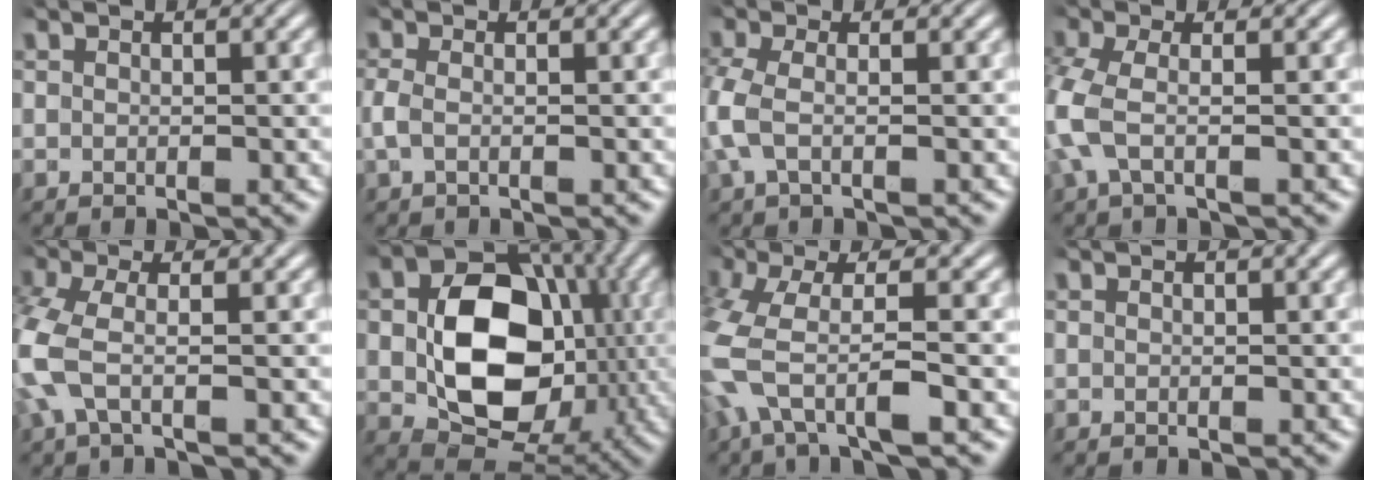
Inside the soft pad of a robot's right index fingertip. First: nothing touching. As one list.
[{"total": 1.5, "force": [-0.4, 0.6, 1.3], "torque": [-0.039, -0.009, -0.002]}, {"total": 3.0, "force": [-0.5, 1.5, 2.5], "torque": [-0.080, -0.014, -0.001]}, {"total": 3.7, "force": [-0.8, 2.3, 2.9], "torque": [-0.095, -0.020, -0.007]}, {"total": 4.4, "force": [-0.9, 2.7, 3.3], "torque": [-0.107, -0.022, -0.011]}, {"total": 14.5, "force": [-1.3, 10.5, 9.9], "torque": [-0.197, -0.046, -0.006]}, {"total": 5.5, "force": [-1.2, 2.6, 4.7], "torque": [-0.134, -0.024, -0.013]}, {"total": 0.0}]